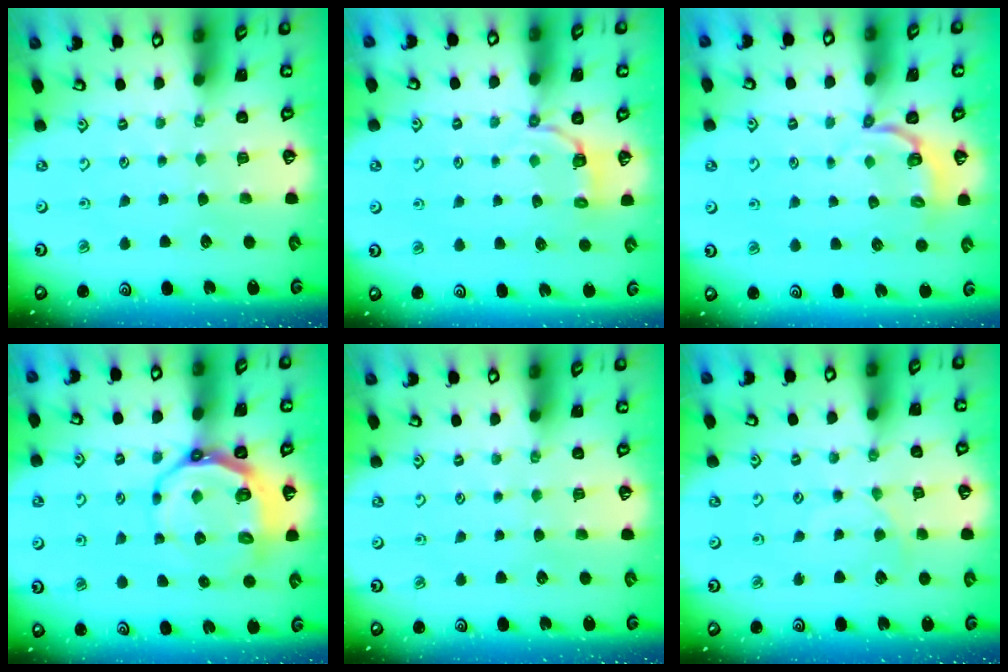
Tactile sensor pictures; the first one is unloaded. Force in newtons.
{"total": 3.9, "press": 2.1, "slide": 3.3}
{"total": 3.4, "press": 2.4, "slide": 2.5}
{"total": 8.7, "press": 7.9, "slide": 3.8}
{"total": 0.0}
{"total": 3.0, "press": 3.0, "slide": 0.4}